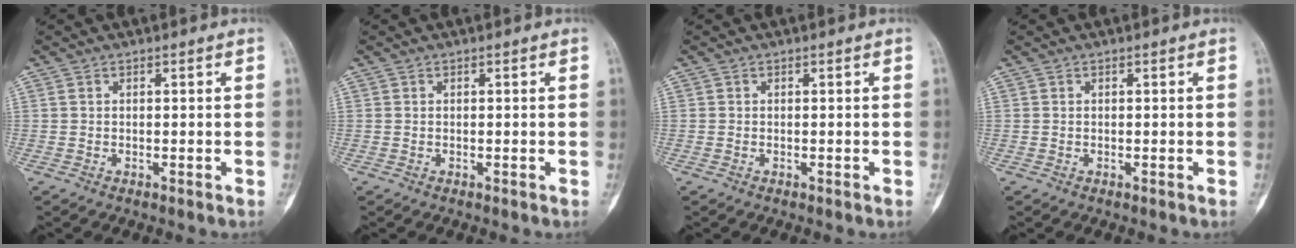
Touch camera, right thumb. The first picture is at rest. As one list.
[{"total": 0.0}, {"total": 0.0}, {"total": 0.0}]